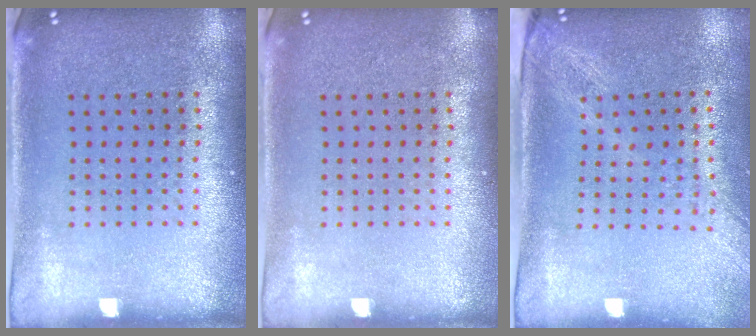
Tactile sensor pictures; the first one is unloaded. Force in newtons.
{"total": 0.0}
{"total": 2.0, "press": 1.6, "slide": 1.2}